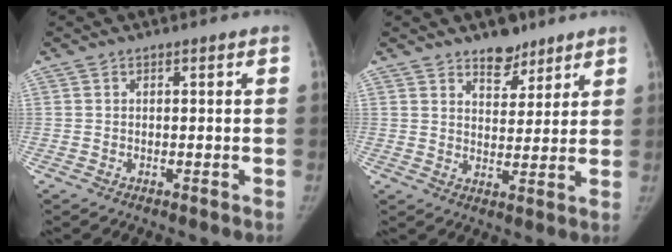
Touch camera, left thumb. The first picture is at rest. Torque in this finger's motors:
{"motor_torque": [0.56, -0.44, 0.65, -0.43, 0.05]}